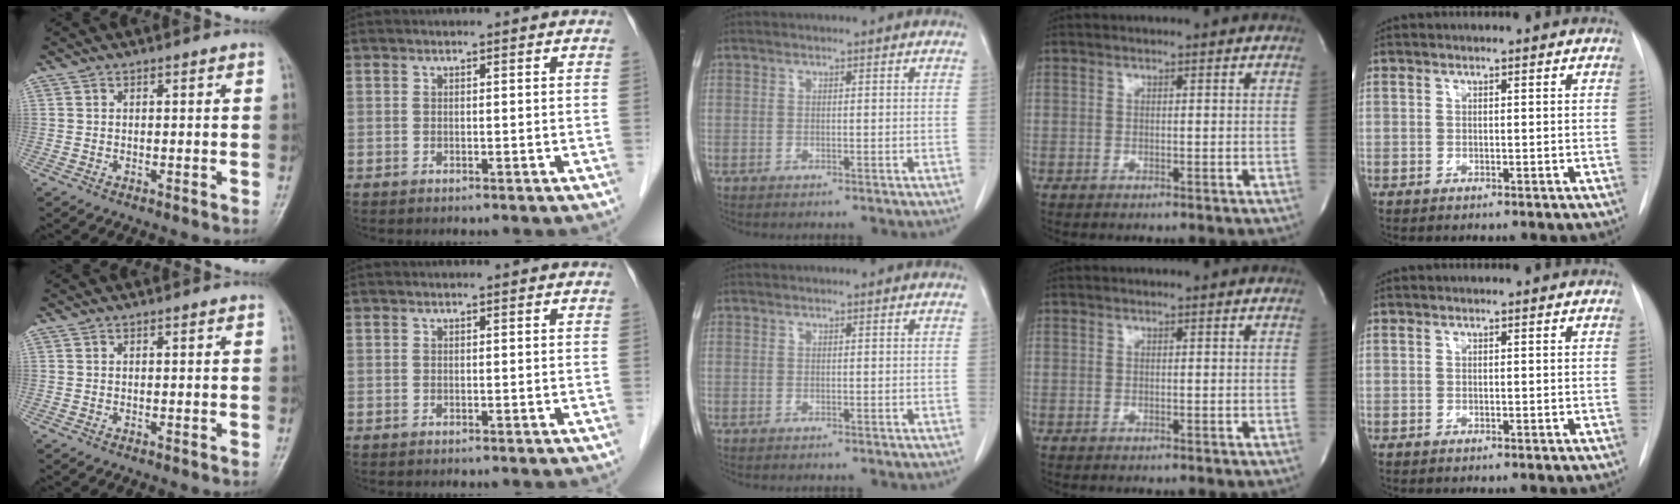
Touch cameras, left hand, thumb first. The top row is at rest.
{}